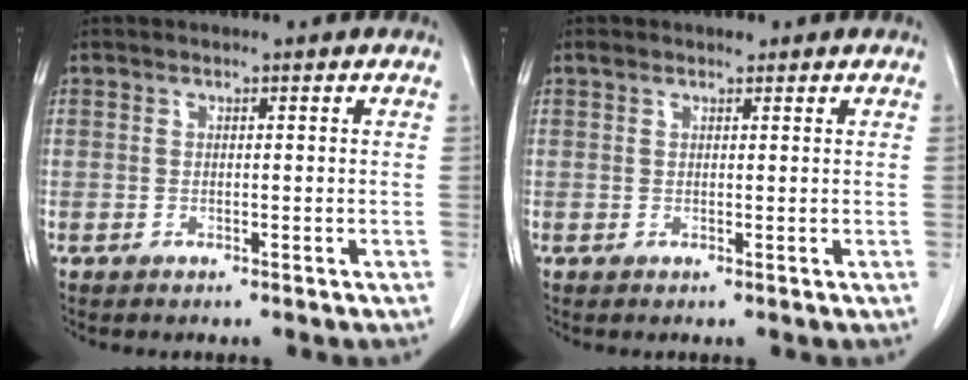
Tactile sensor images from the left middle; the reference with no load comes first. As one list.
[{"total": 1.4, "force": [1.1, 0.6, 0.6], "torque": [-0.014, 0.011, 0.017]}]